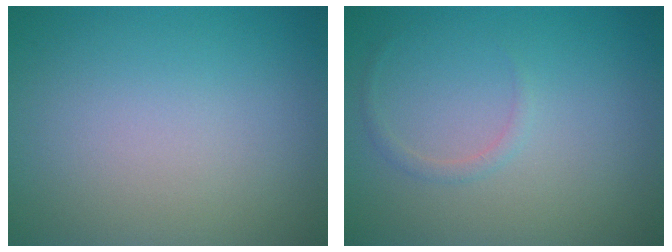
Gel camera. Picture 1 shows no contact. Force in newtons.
{"total": 0.8, "press": 0.8, "slide": 0.1}